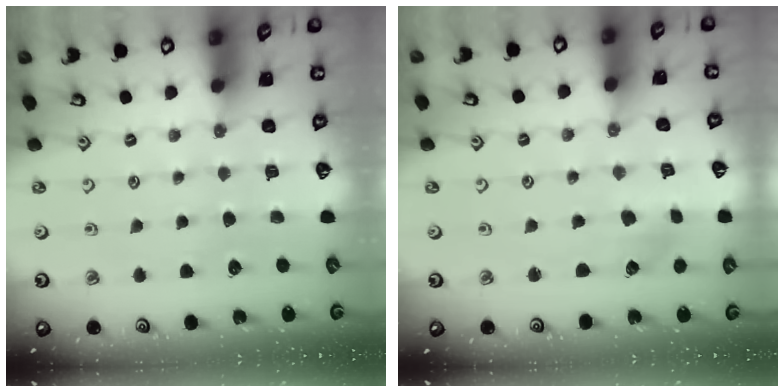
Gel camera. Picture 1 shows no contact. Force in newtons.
{"total": 2.0, "press": 2.0, "slide": 0.4}